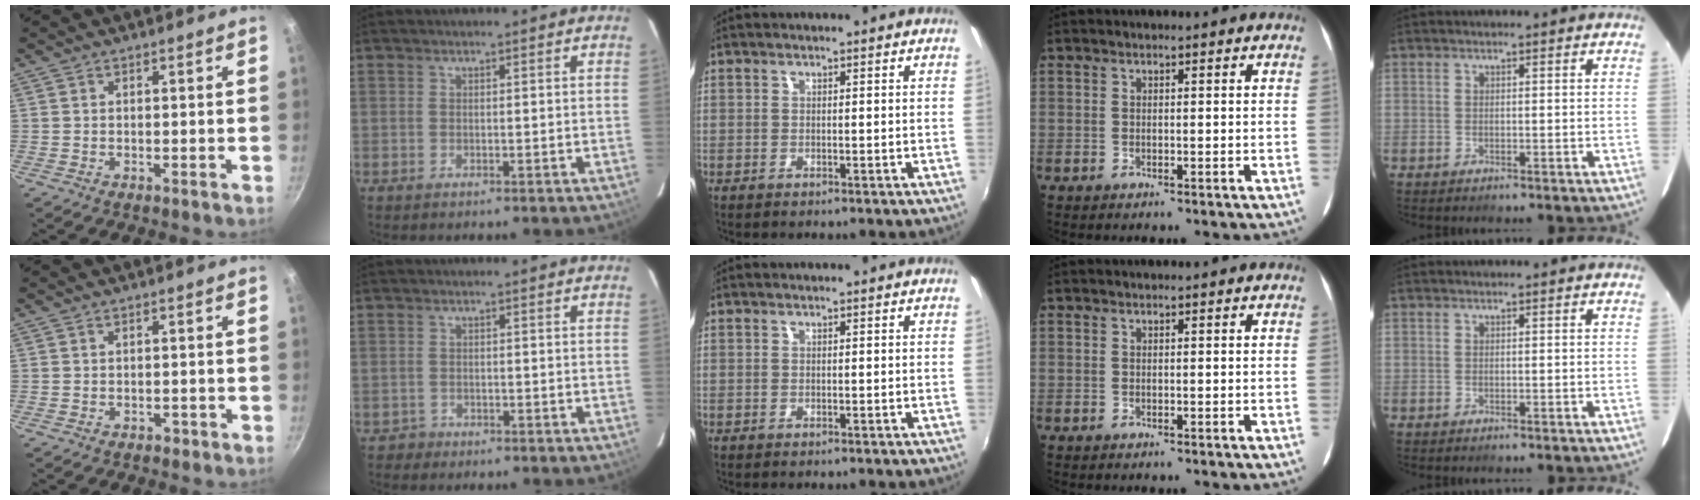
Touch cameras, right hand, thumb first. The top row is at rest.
{"thumb": {"total": 0.8, "force": [-0.5, 0.6, 0.3], "torque": [0.002, 0.009, 0.000]}, "index": {"total": 1.7, "force": [-1.1, 1.2, -0.2], "torque": [0.000, 0.005, -0.016]}}